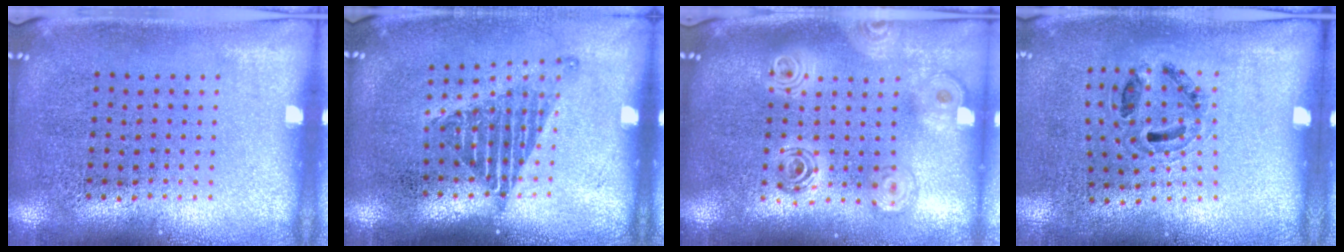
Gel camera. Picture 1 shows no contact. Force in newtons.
{"total": 1.3, "press": 1.1, "slide": 0.7}
{"total": 2.1, "press": 1.7, "slide": 1.2}
{"total": 1.0, "press": 0.8, "slide": 0.6}